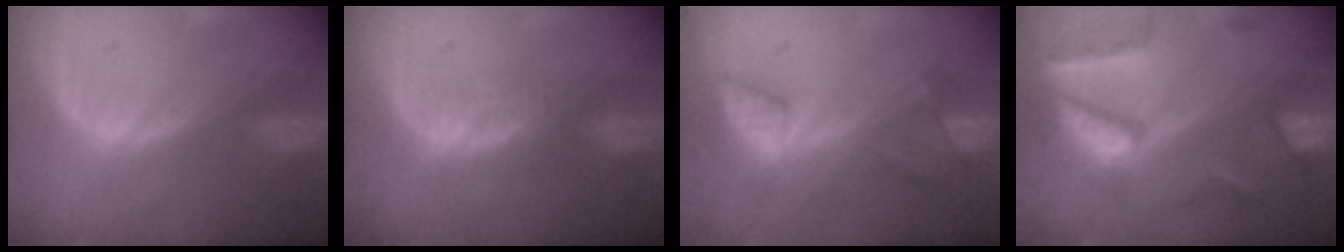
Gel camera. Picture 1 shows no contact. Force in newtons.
{"total": 3.9, "press": 3.5, "slide": 1.8}
{"total": 8.6, "press": 7.3, "slide": 4.5}
{"total": 9.9, "press": 8.5, "slide": 5.1}